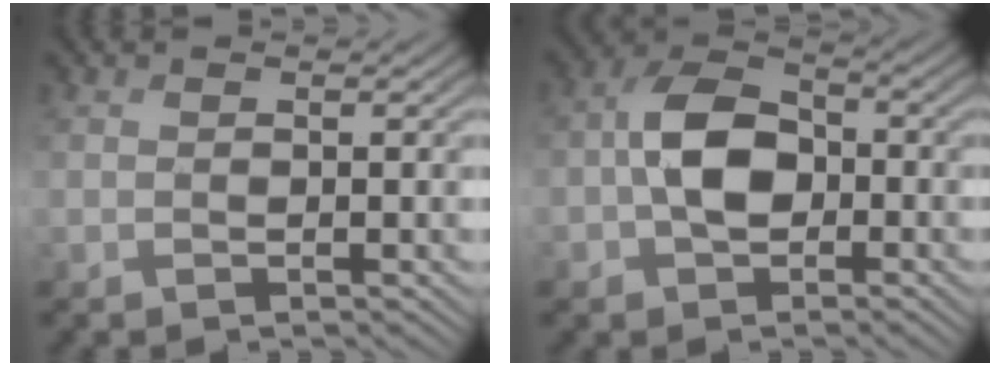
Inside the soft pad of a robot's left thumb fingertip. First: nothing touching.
{"total": 6.9, "force": [-1.3, 4.6, 4.9], "torque": [-0.097, 0.011, -0.037]}